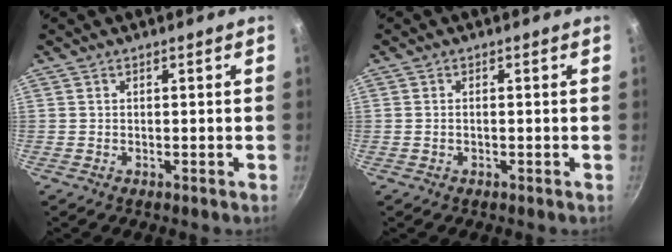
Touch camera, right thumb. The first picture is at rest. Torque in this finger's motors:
{"motor_torque": [0.02, -0.24, -0.28, 0.09, 0.07]}